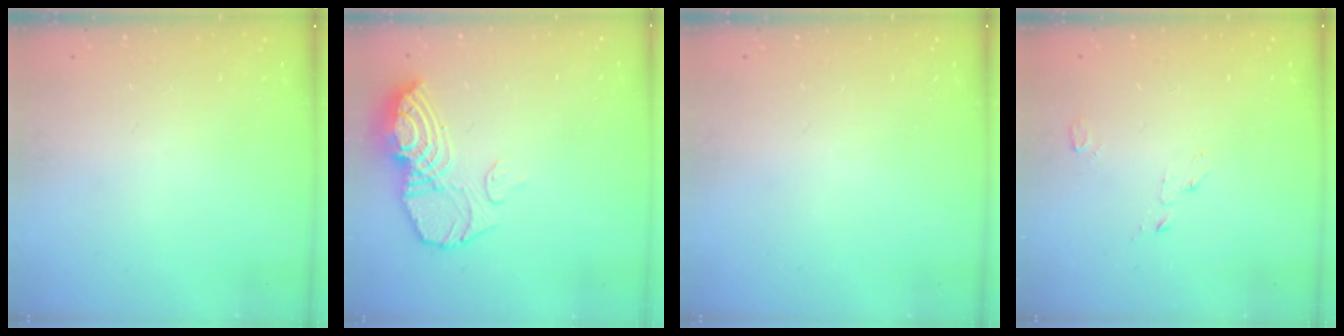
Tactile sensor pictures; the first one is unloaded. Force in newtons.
{"total": 13.2, "press": 13.1, "slide": 1.2}
{"total": 0.0}
{"total": 2.6, "press": 2.6, "slide": 0.2}